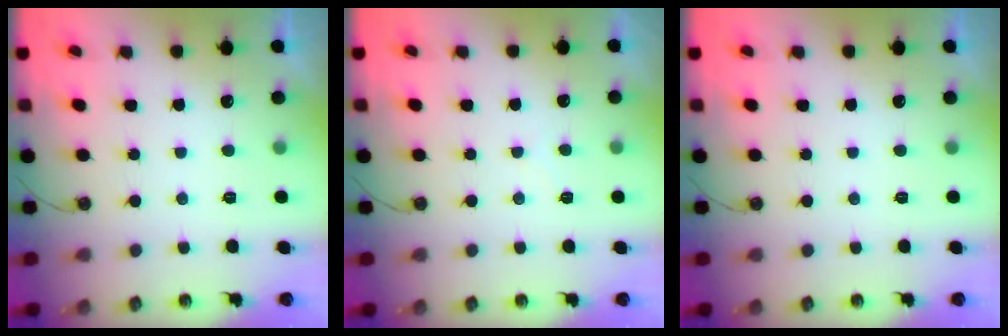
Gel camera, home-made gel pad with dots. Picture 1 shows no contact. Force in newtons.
{"total": 4.6, "press": 4.6, "slide": 0.7}
{"total": 0.0}